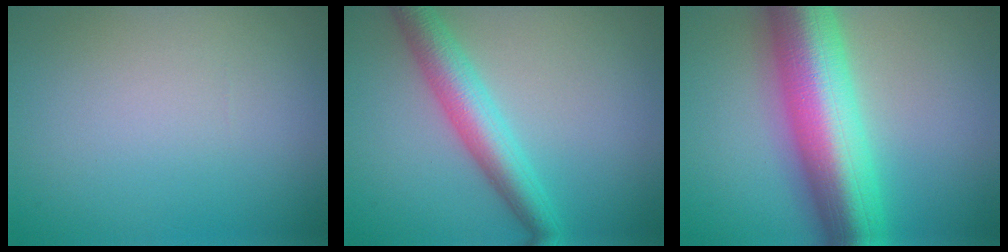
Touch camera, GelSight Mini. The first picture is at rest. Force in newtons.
{"total": 5.0, "press": 5.0, "slide": 0.0}
{"total": 13.1, "press": 13.1, "slide": 0.1}